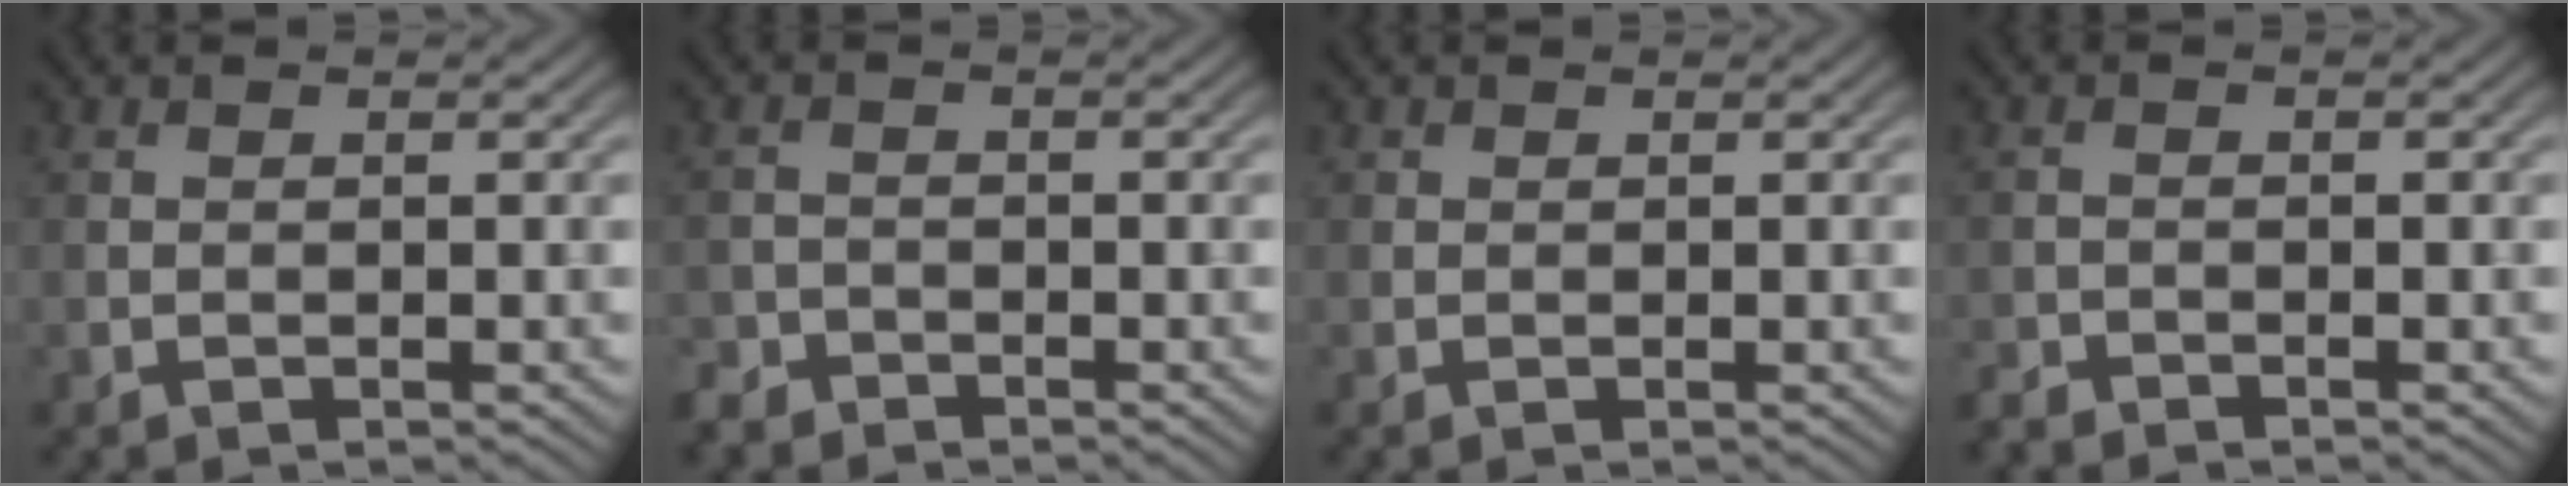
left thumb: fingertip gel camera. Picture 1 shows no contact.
{"total": 2.5, "force": [-2.1, 1.3, 0.3], "torque": [-0.007, 0.001, -0.050]}
{"total": 0.6, "force": [0.4, 0.5, 0.1], "torque": [0.002, -0.002, 0.006]}
{"total": 1.6, "force": [-1.6, 0.3, 0.2], "torque": [-0.007, -0.006, -0.038]}